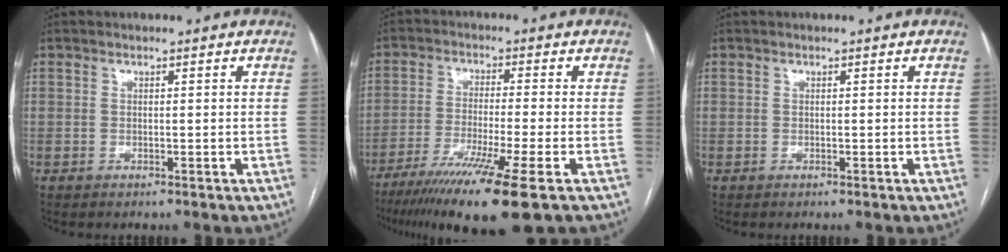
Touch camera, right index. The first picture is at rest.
{"total": 14.2, "force": [-9.1, -0.8, 10.9], "torque": [-0.187, -0.043, -0.150]}
{"total": 0.0}